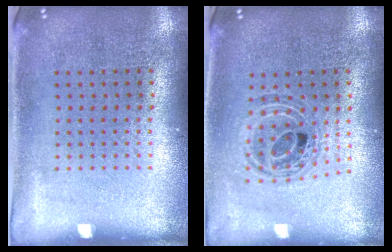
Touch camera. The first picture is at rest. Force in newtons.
{"total": 0.8, "press": 0.8, "slide": 0.2}